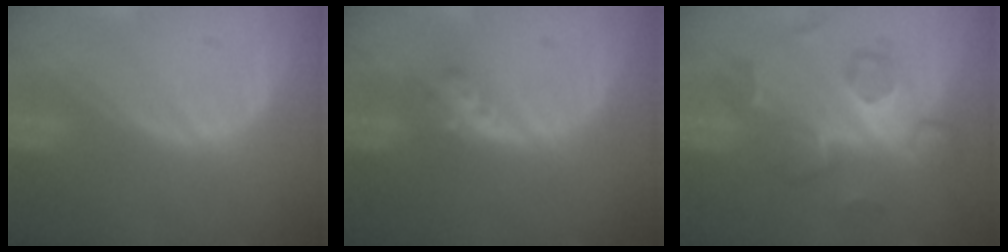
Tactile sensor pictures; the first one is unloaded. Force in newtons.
{"total": 2.7, "press": 2.3, "slide": 1.3}
{"total": 8.8, "press": 7.6, "slide": 4.4}